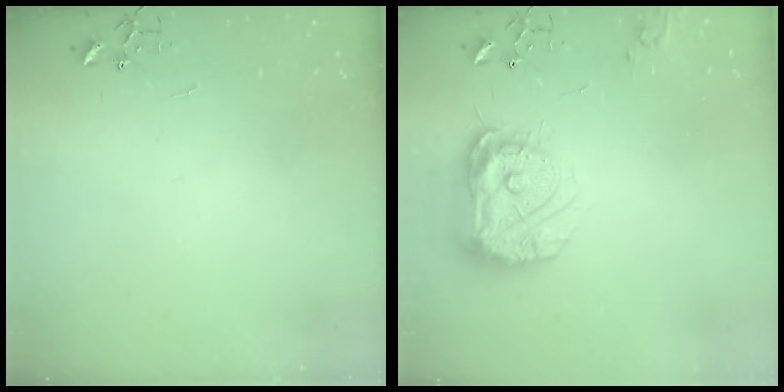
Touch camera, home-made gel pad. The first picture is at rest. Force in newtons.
{"total": 17.3, "press": 17.2, "slide": 1.9}